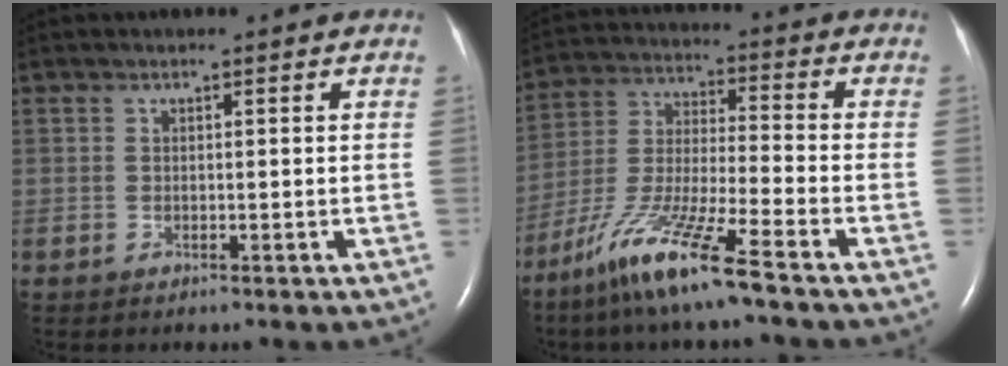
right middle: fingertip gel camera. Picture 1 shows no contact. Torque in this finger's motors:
{"motor_torque": [1.11, -1.04, 0.60, 0.21]}